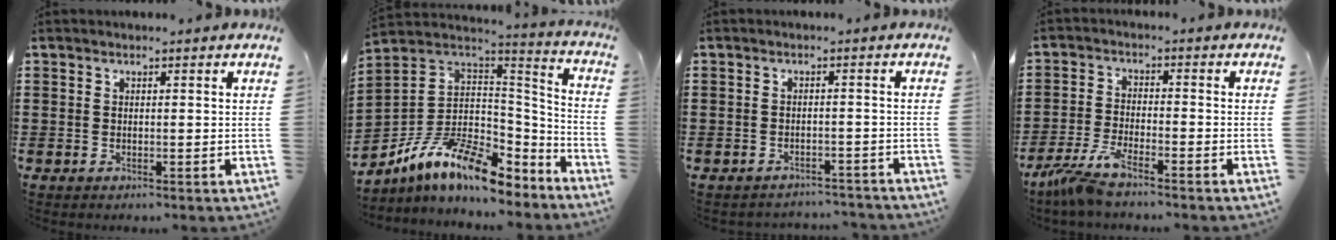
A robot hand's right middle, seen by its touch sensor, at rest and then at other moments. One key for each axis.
{"total": 11.0, "fx": -7.3, "fy": 4.3, "fz": 7.0, "tx": -0.154, "ty": 0.006, "tz": -0.146}
{"total": 2.0, "fx": -2.0, "fy": 0.2, "fz": -0.1, "tx": -0.006, "ty": 0.002, "tz": -0.044}
{"total": 5.5, "fx": -4.6, "fy": 0.4, "fz": 2.9, "tx": -0.074, "ty": -0.013, "tz": -0.092}